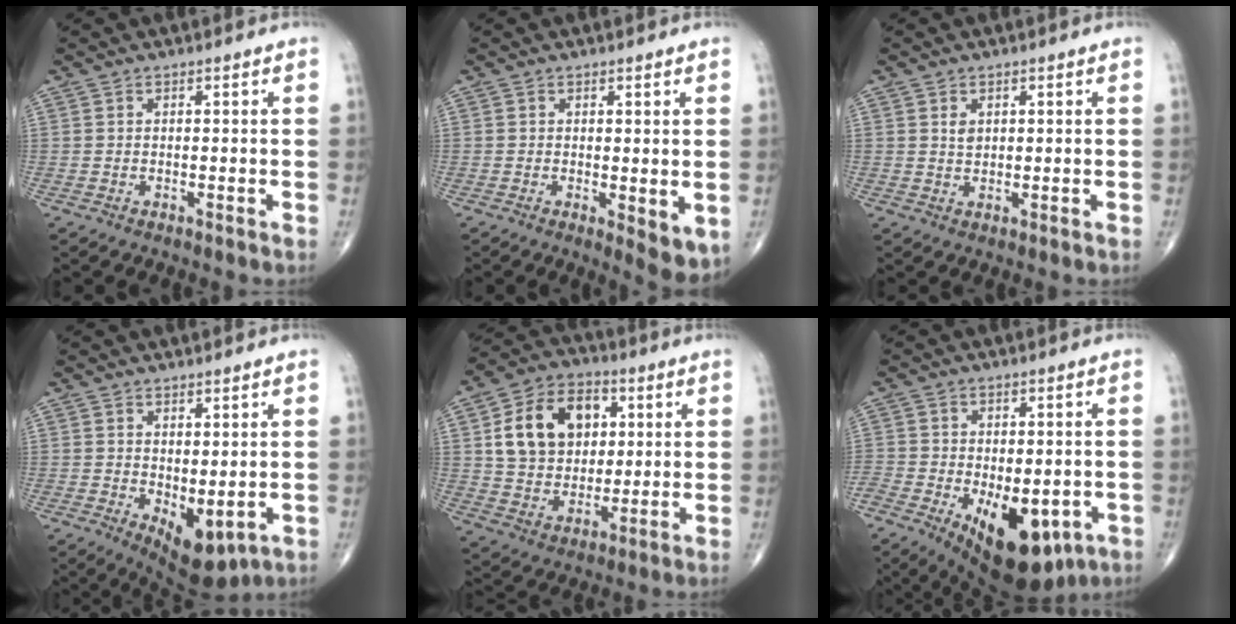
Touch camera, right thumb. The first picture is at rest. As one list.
[{"total": 5.3, "force": [-0.6, 2.0, 4.9], "torque": [-0.062, -0.017, -0.006]}, {"total": 1.9, "force": [0.7, 1.3, 1.1], "torque": [-0.013, -0.004, 0.016]}, {"total": 7.7, "force": [-1.3, 3.9, 6.5], "torque": [-0.074, -0.012, 0.000]}, {"total": 16.1, "force": [4.1, 12.0, 10.0], "torque": [-0.137, 0.003, 0.071]}, {"total": 18.8, "force": [-8.2, 10.2, 13.5], "torque": [-0.228, -0.005, -0.114]}]